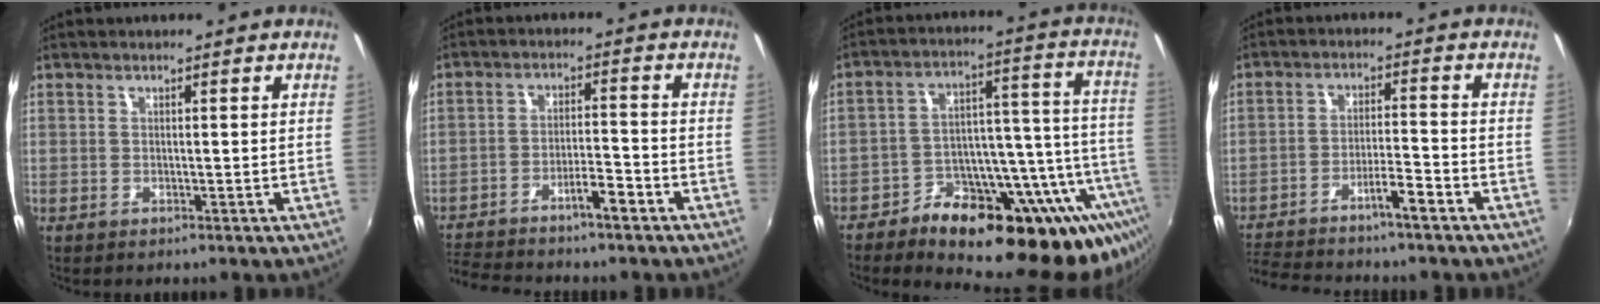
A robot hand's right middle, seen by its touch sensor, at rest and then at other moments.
{"total": 7.5, "force": [-6.4, 0.7, 3.9], "torque": [-0.082, 0.011, -0.112]}
{"total": 29.1, "force": [-20.5, 10.0, 18.0], "torque": [-0.218, 0.000, -0.287]}
{"total": 8.1, "force": [-6.9, 0.1, 4.2], "torque": [-0.090, 0.012, -0.118]}